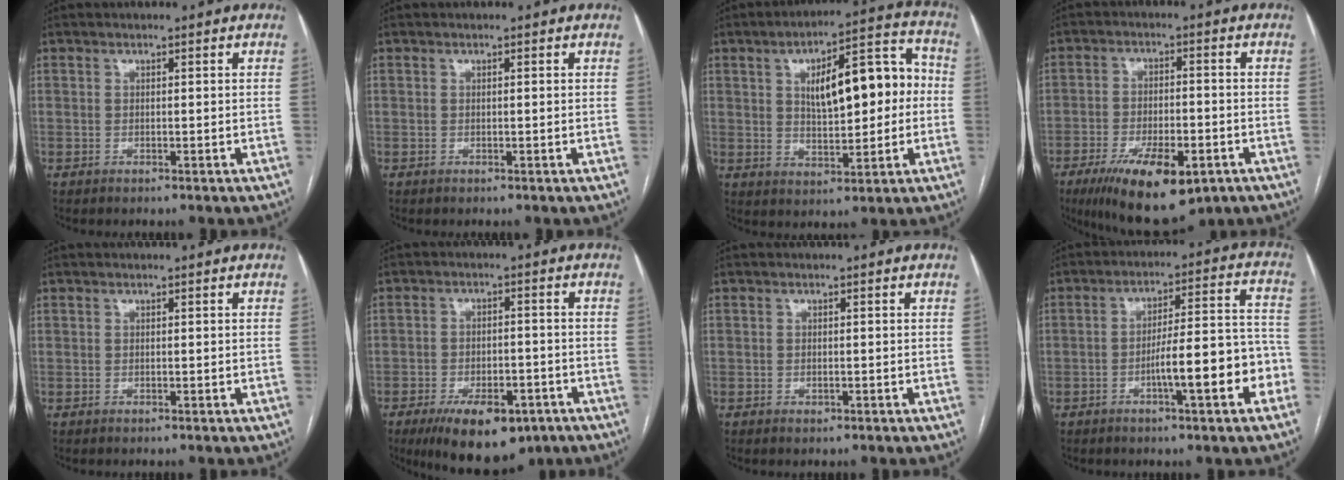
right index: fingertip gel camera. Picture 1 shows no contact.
{"total": 0.0}
{"total": 13.9, "force": [1.5, 5.0, 12.9], "torque": [-0.186, 0.040, 0.029]}
{"total": 13.4, "force": [-7.4, 4.6, 10.1], "torque": [-0.170, -0.015, -0.112]}
{"total": 0.0}
{"total": 12.2, "force": [-7.8, 5.6, 7.6], "torque": [-0.112, -0.002, -0.112]}
{"total": 0.6, "force": [-0.3, 0.4, 0.4], "torque": [-0.005, 0.000, -0.003]}
{"total": 11.6, "force": [-4.2, 1.7, 10.7], "torque": [-0.153, 0.027, -0.058]}